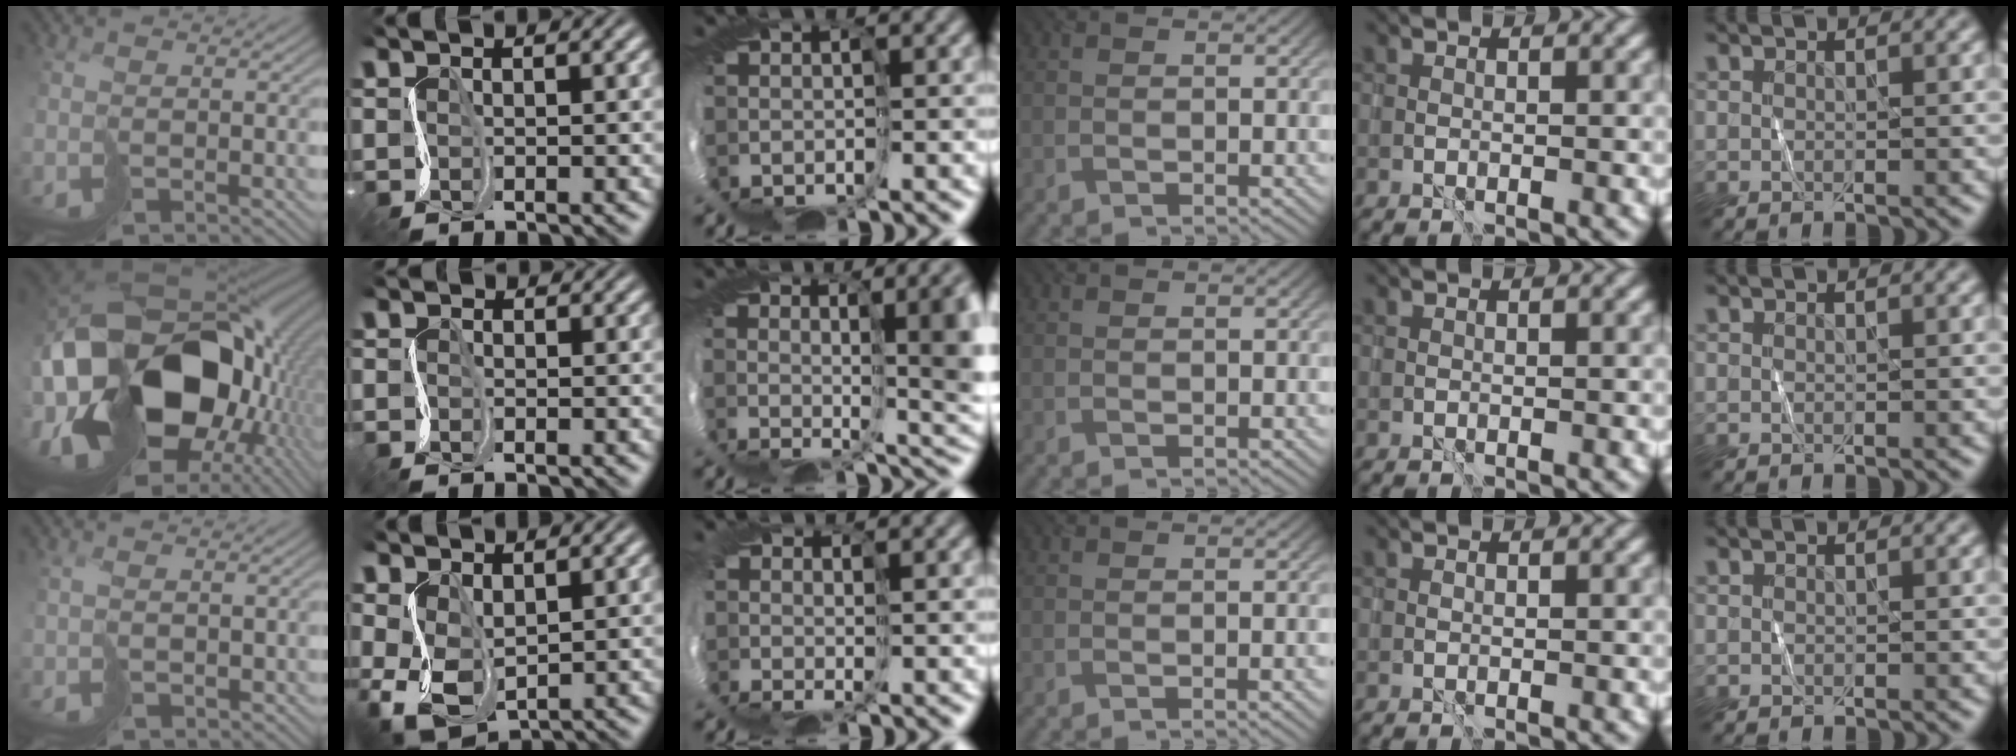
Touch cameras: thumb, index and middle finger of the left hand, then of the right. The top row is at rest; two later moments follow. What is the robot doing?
{"motion": "cut", "object": "paper bag"}